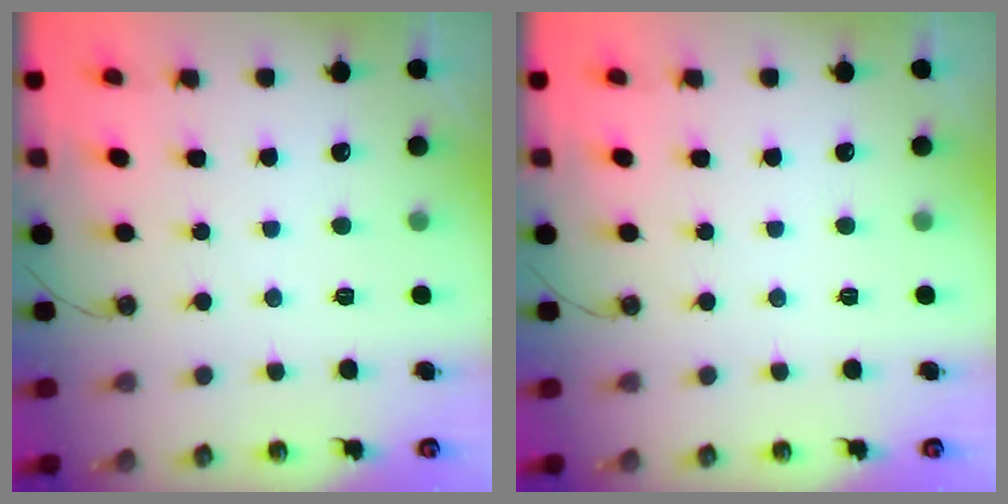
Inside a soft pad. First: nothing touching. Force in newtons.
{"total": 0.0}